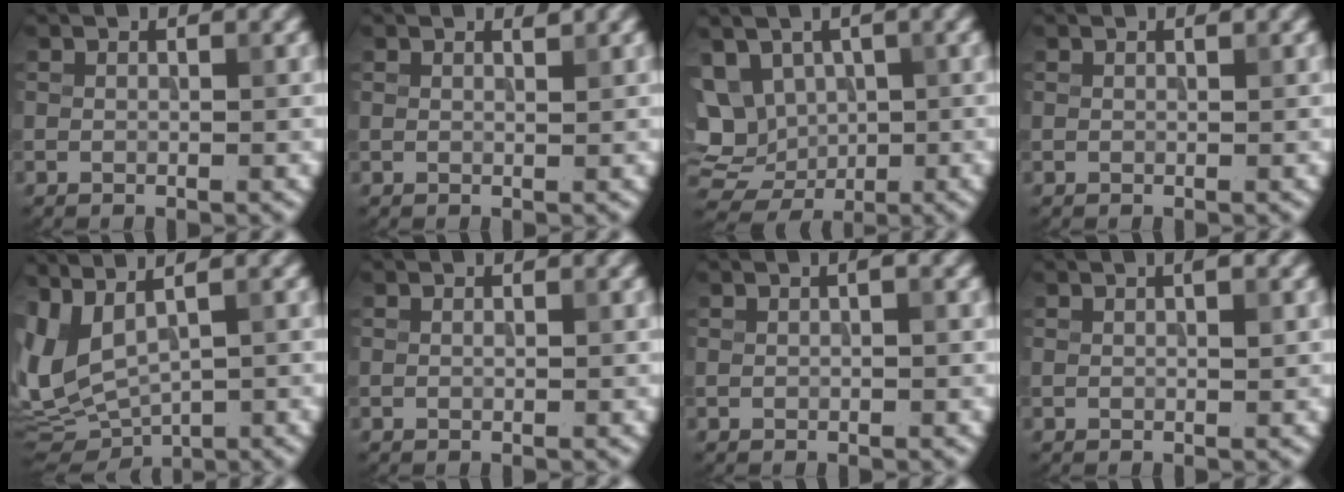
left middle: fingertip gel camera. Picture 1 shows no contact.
{"total": 0.6, "force": [0.5, 0.0, 0.2], "torque": [0.000, -0.001, 0.010]}
{"total": 9.3, "force": [2.3, 6.9, 5.6], "torque": [-0.093, 0.019, 0.032]}
{"total": 0.0}
{"total": 6.3, "force": [1.2, 2.8, 5.5], "torque": [-0.120, -0.006, 0.037]}
{"total": 0.0}
{"total": 0.7, "force": [0.3, 0.1, 0.7], "torque": [-0.012, 0.006, 0.004]}
{"total": 1.1, "force": [0.5, 0.1, 0.9], "torque": [-0.015, 0.002, 0.007]}